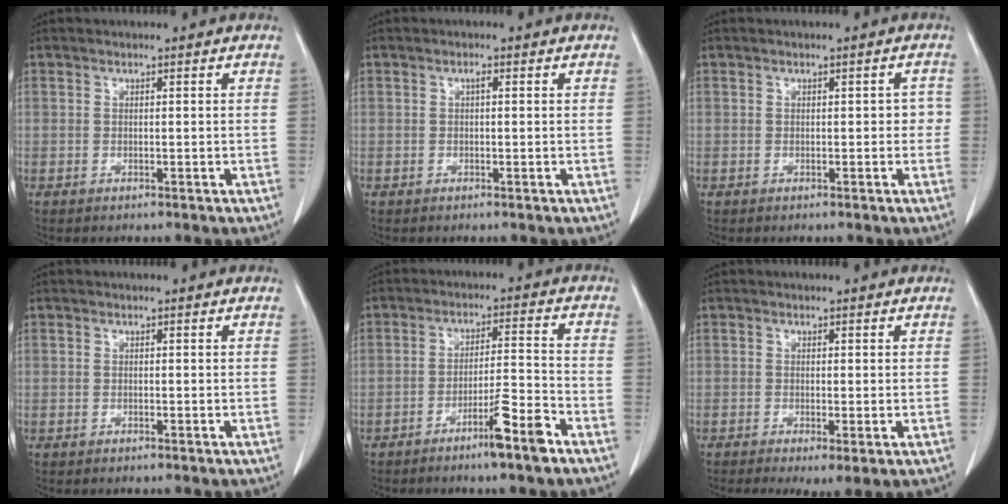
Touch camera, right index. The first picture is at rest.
{"total": 0.8, "force": [0.2, 0.2, 0.7], "torque": [-0.012, 0.004, 0.002]}
{"total": 1.8, "force": [-0.1, 1.2, 1.3], "torque": [-0.007, 0.018, -0.002]}
{"total": 0.0}
{"total": 7.2, "force": [-4.8, -0.2, 5.4], "torque": [-0.085, 0.000, -0.082]}
{"total": 3.7, "force": [-1.6, 0.9, 3.2], "torque": [-0.049, -0.014, -0.023]}